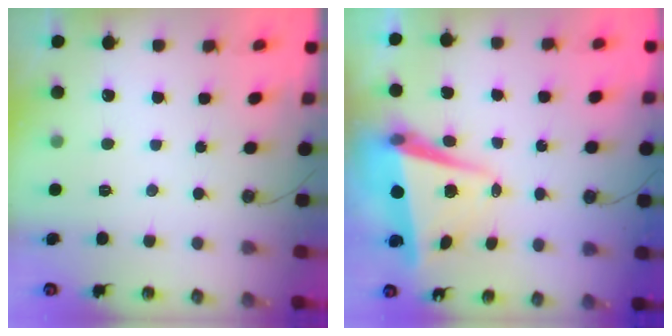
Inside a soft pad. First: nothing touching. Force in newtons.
{"total": 6.6, "press": 6.3, "slide": 1.8}